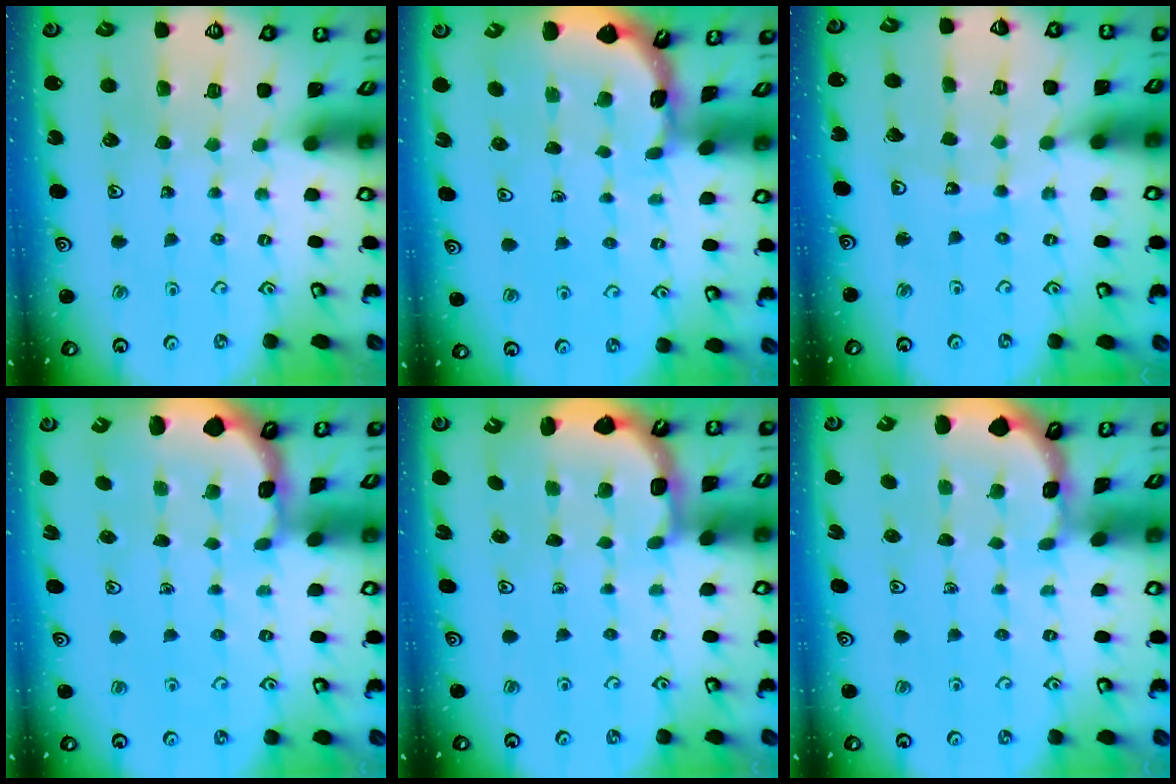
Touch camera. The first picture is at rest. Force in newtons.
{"total": 1.6, "press": 1.6, "slide": 0.1}
{"total": 7.1, "press": 7.0, "slide": 0.8}
{"total": 1.2, "press": 1.1, "slide": 0.4}
{"total": 3.2, "press": 2.2, "slide": 2.4}
{"total": 1.6, "press": 1.5, "slide": 0.2}